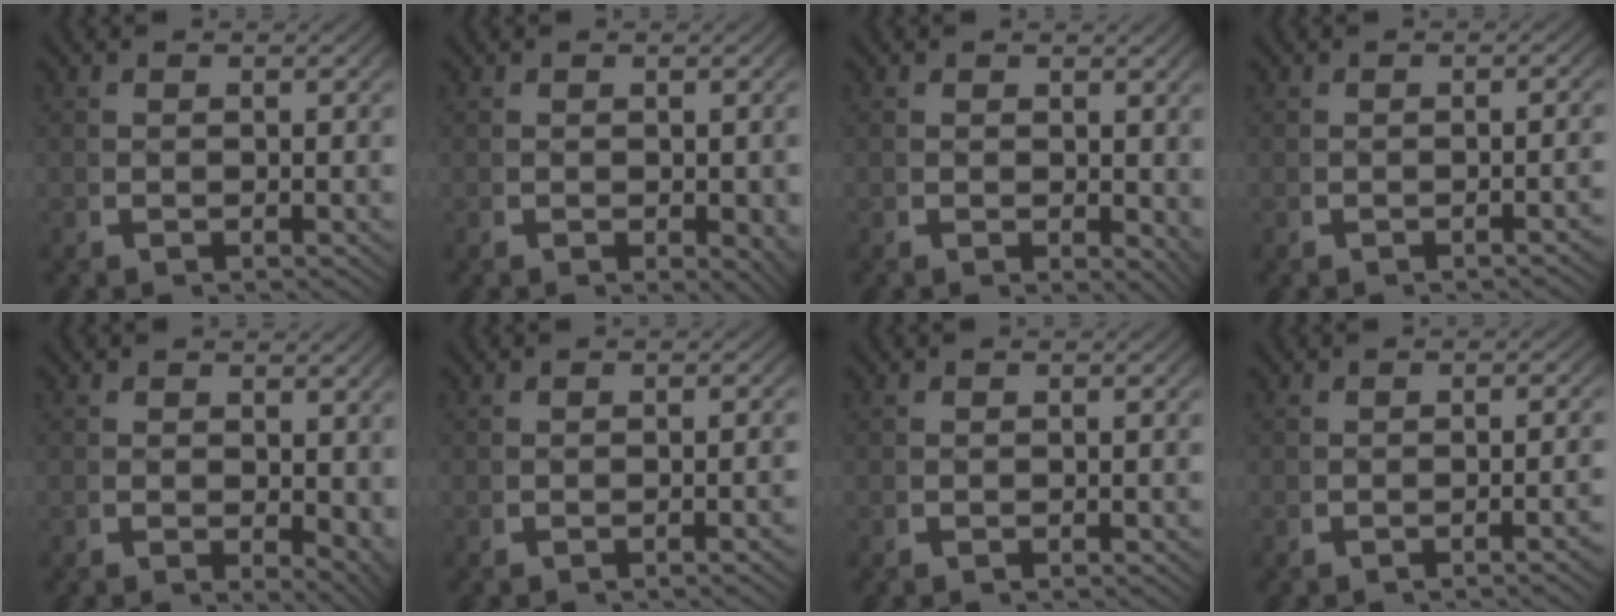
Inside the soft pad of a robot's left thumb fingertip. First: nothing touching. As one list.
[{"total": 1.9, "force": [-0.1, 1.0, 1.6], "torque": [-0.020, -0.012, 0.003]}, {"total": 1.8, "force": [0.7, 1.0, 1.3], "torque": [-0.010, -0.010, 0.015]}, {"total": 1.4, "force": [-0.9, 0.0, 1.1], "torque": [-0.016, 0.007, -0.013]}, {"total": 2.8, "force": [0.6, 1.5, 2.2], "torque": [-0.023, -0.016, 0.018]}, {"total": 1.1, "force": [-0.5, 0.0, 1.0], "torque": [-0.016, 0.006, -0.009]}, {"total": 0.0}, {"total": 1.7, "force": [-0.8, 0.0, 1.5], "torque": [-0.022, 0.008, -0.014]}]